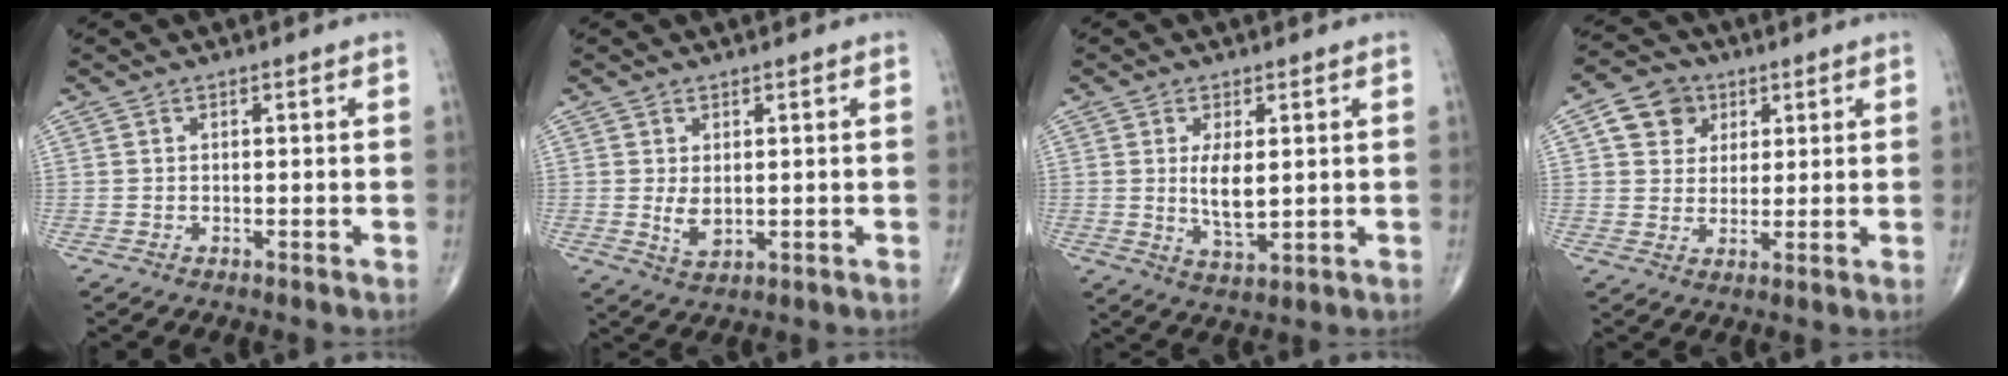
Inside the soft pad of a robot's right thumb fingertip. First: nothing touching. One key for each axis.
{"total": 3.3, "fx": 0.3, "fy": 1.9, "fz": 2.7, "tx": -0.044, "ty": -0.012, "tz": 0.014}
{"total": 6.1, "fx": 0.7, "fy": 2.6, "fz": 5.5, "tx": -0.096, "ty": -0.017, "tz": 0.018}
{"total": 7.5, "fx": 3.0, "fy": 6.2, "fz": 2.9, "tx": -0.020, "ty": -0.006, "tz": 0.048}